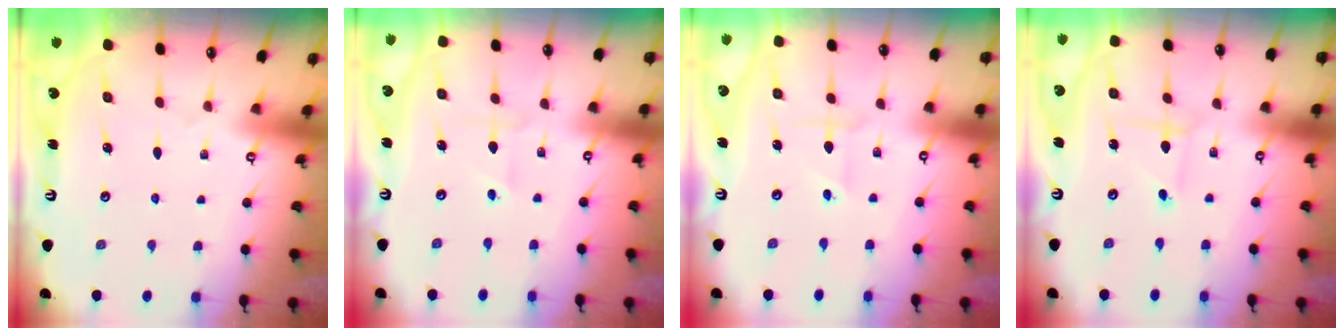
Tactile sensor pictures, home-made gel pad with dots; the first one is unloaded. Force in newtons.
{"total": 1.6, "press": 1.3, "slide": 0.9}
{"total": 1.7, "press": 1.7, "slide": 0.2}
{"total": 1.3, "press": 1.3, "slide": 0.1}